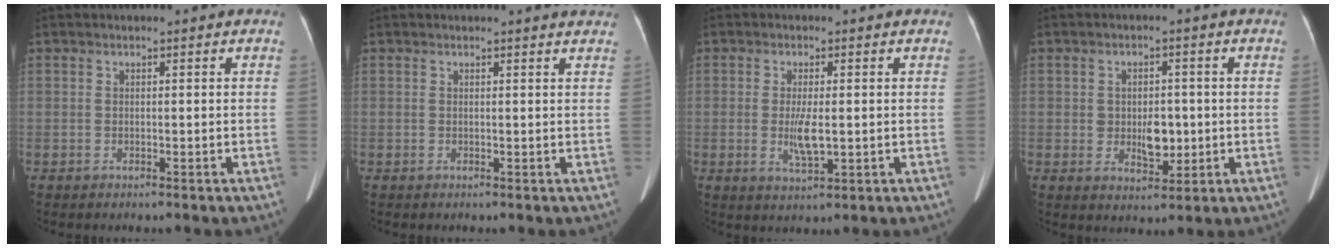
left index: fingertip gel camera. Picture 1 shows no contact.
{"total": 2.3, "force": [2.2, -0.2, 0.4], "torque": [-0.013, -0.007, 0.013]}
{"total": 4.0, "force": [-0.3, 1.0, 3.9], "torque": [-0.080, -0.007, -0.001]}
{"total": 4.7, "force": [-0.3, 2.9, 3.7], "torque": [-0.057, 0.004, 0.005]}